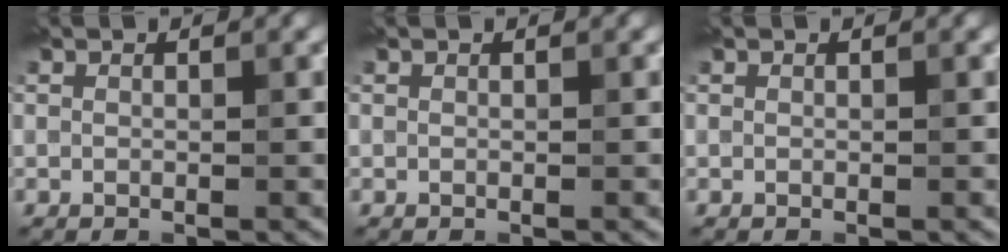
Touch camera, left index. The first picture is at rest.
{"total": 0.0}
{"total": 0.0}